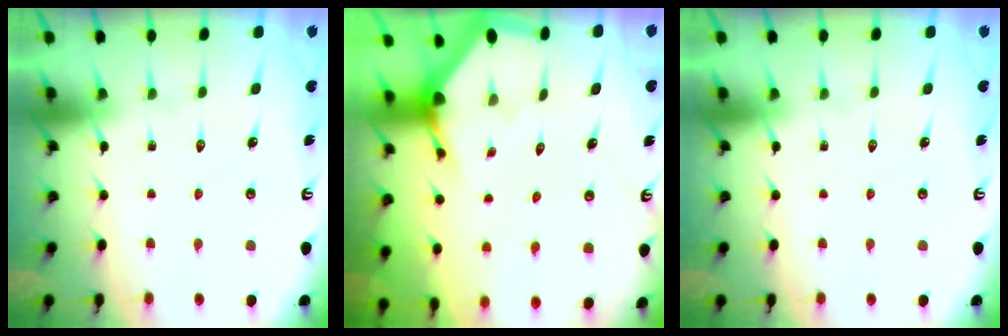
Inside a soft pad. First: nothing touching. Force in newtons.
{"total": 3.1, "press": 3.1, "slide": 0.2}
{"total": 0.0}